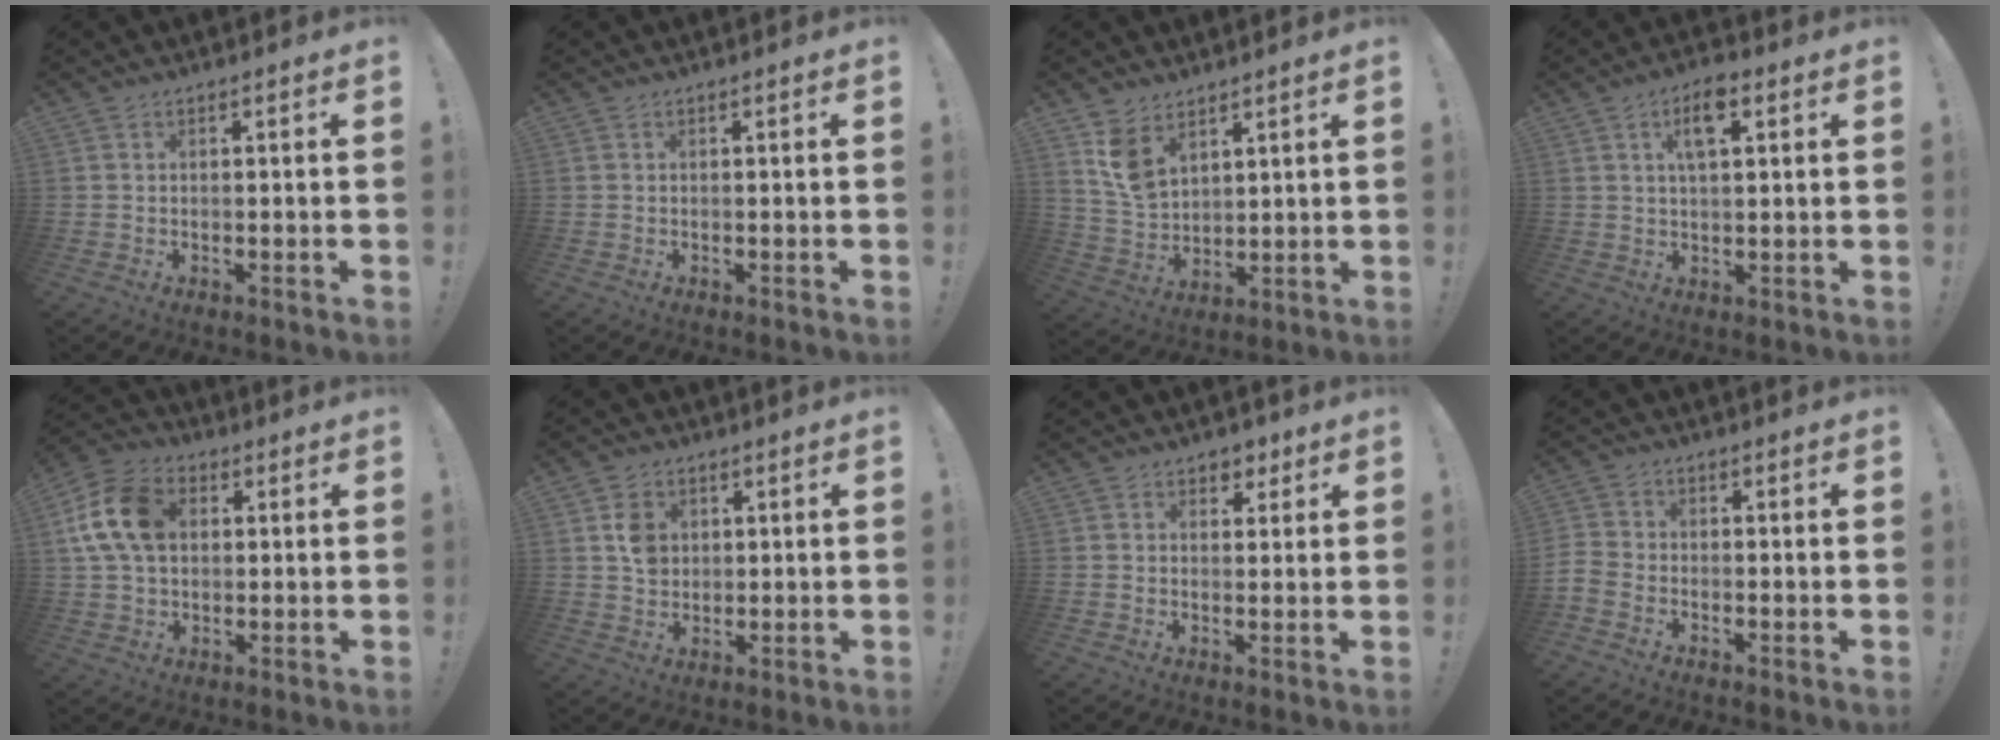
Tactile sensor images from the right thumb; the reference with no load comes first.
{"total": 0.0}
{"total": 9.0, "force": [5.6, 5.7, 4.1], "torque": [-0.069, -0.028, 0.113]}
{"total": 7.4, "force": [3.0, 3.4, 5.8], "torque": [-0.091, 0.001, 0.050]}
{"total": 14.6, "force": [3.1, 10.4, 9.7], "torque": [-0.172, 0.011, 0.065]}
{"total": 6.4, "force": [1.6, 5.6, 2.8], "torque": [-0.024, 0.001, 0.029]}
{"total": 4.2, "force": [2.3, 3.2, 1.2], "torque": [0.001, -0.013, 0.040]}
{"total": 3.0, "force": [-2.0, 1.8, 1.2], "torque": [-0.031, 0.003, -0.040]}